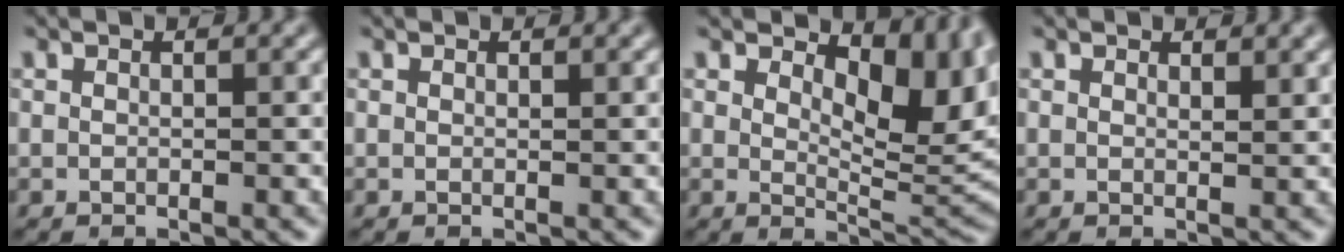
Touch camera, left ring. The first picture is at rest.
{"total": 0.0}
{"total": 8.9, "force": [3.2, 4.3, 7.1], "torque": [-0.104, -0.007, 0.049]}
{"total": 0.9, "force": [0.8, 0.1, 0.4], "torque": [-0.006, -0.001, 0.013]}